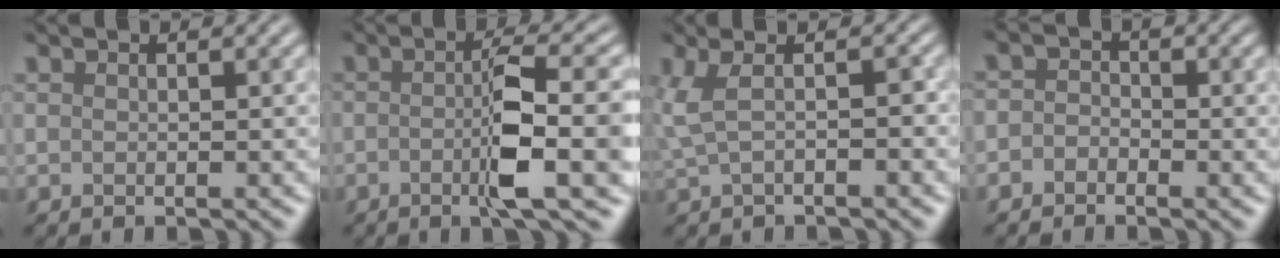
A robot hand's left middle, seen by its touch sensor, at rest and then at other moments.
{"total": 6.3, "force": [-1.8, 0.6, 6.0], "torque": [-0.113, 0.002, -0.017]}
{"total": 1.7, "force": [-0.4, 0.1, 1.6], "torque": [-0.056, 0.002, 0.011]}
{"total": 1.5, "force": [-1.4, 0.4, -0.5], "torque": [0.004, 0.000, -0.017]}